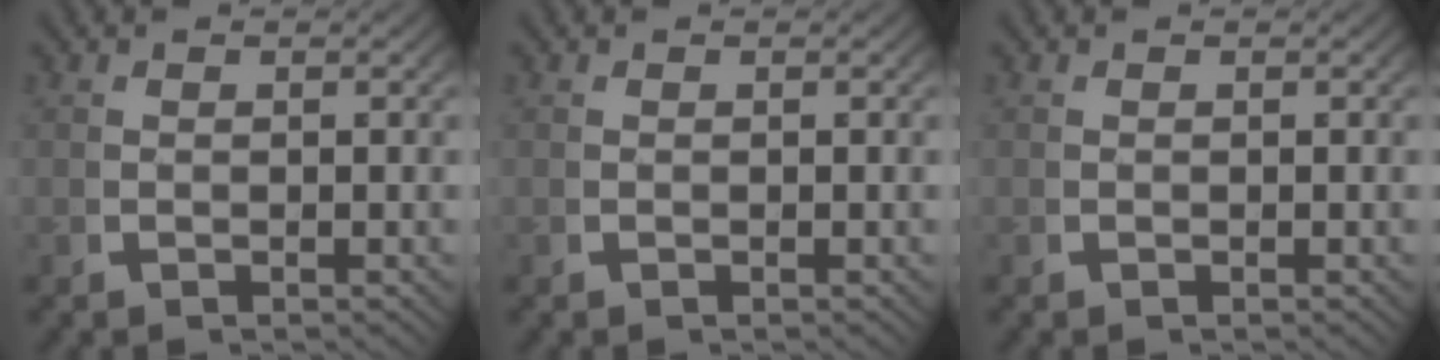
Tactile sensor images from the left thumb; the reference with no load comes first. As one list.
[{"total": 0.0}, {"total": 0.0}]